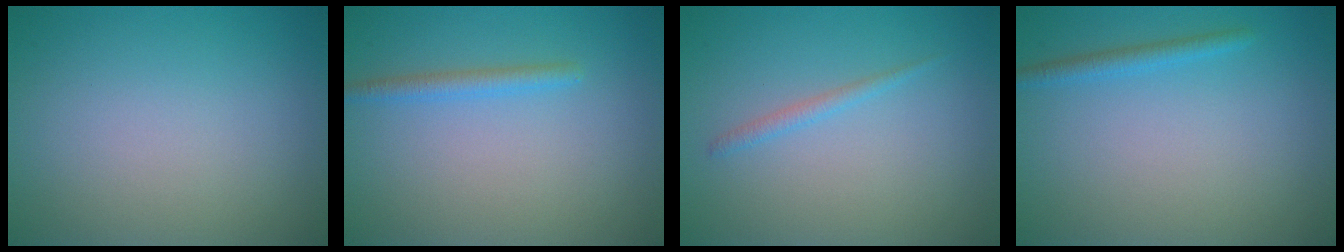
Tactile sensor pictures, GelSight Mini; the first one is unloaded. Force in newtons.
{"total": 1.6, "press": 1.6, "slide": 0.0}
{"total": 1.0, "press": 1.0, "slide": 0.1}
{"total": 1.5, "press": 1.4, "slide": 0.1}